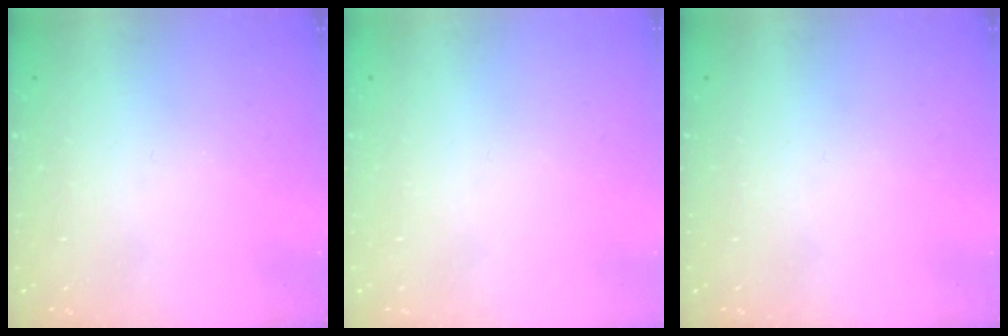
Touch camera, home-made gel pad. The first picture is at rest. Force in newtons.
{"total": 1.8, "press": 1.7, "slide": 0.1}
{"total": 0.0}